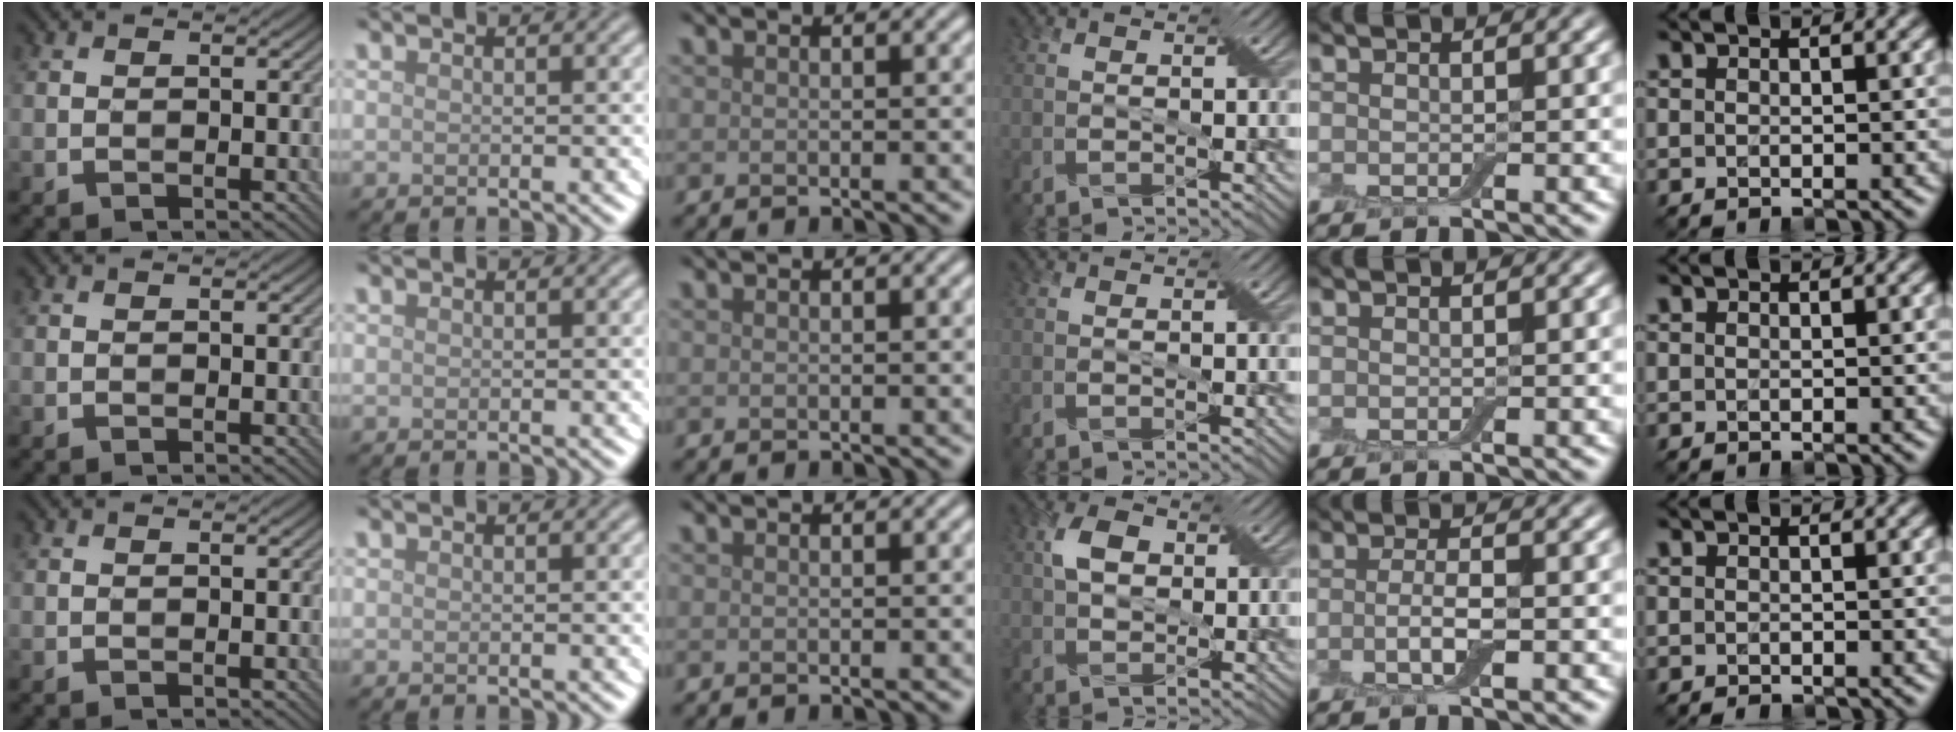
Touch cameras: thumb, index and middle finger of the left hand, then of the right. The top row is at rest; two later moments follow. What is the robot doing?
{"motion": "fold", "object": "apron"}